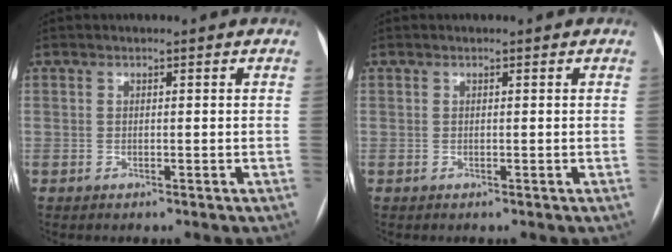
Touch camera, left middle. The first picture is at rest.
{"total": 0.0}